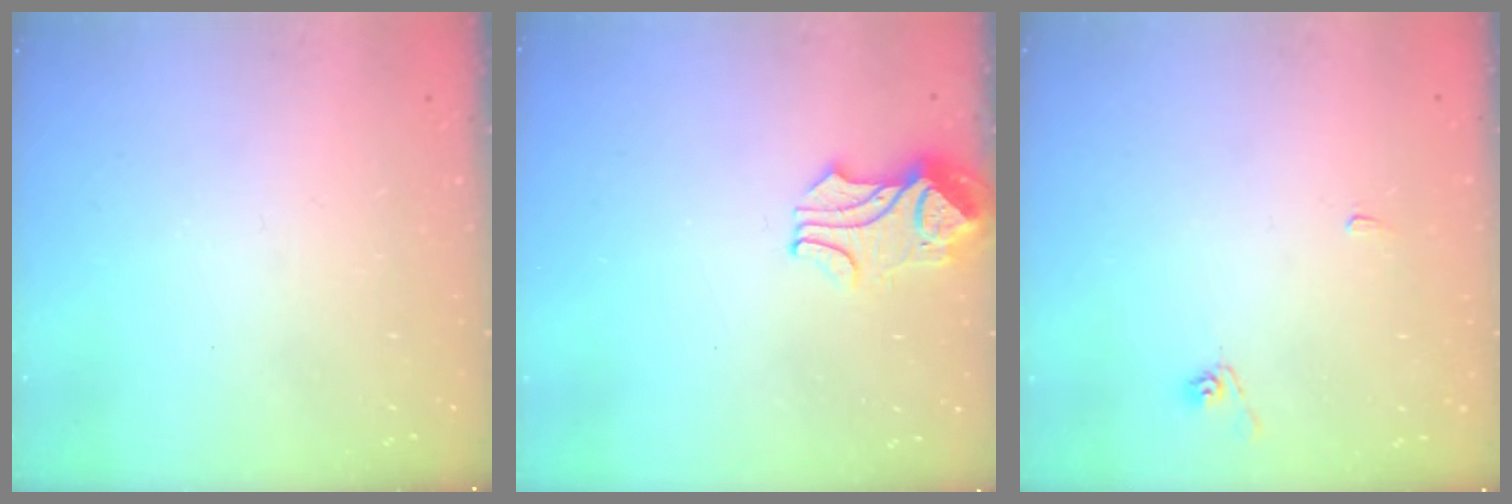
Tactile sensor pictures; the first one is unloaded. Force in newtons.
{"total": 2.1, "press": 2.0, "slide": 0.6}
{"total": 2.7, "press": 2.7, "slide": 0.2}